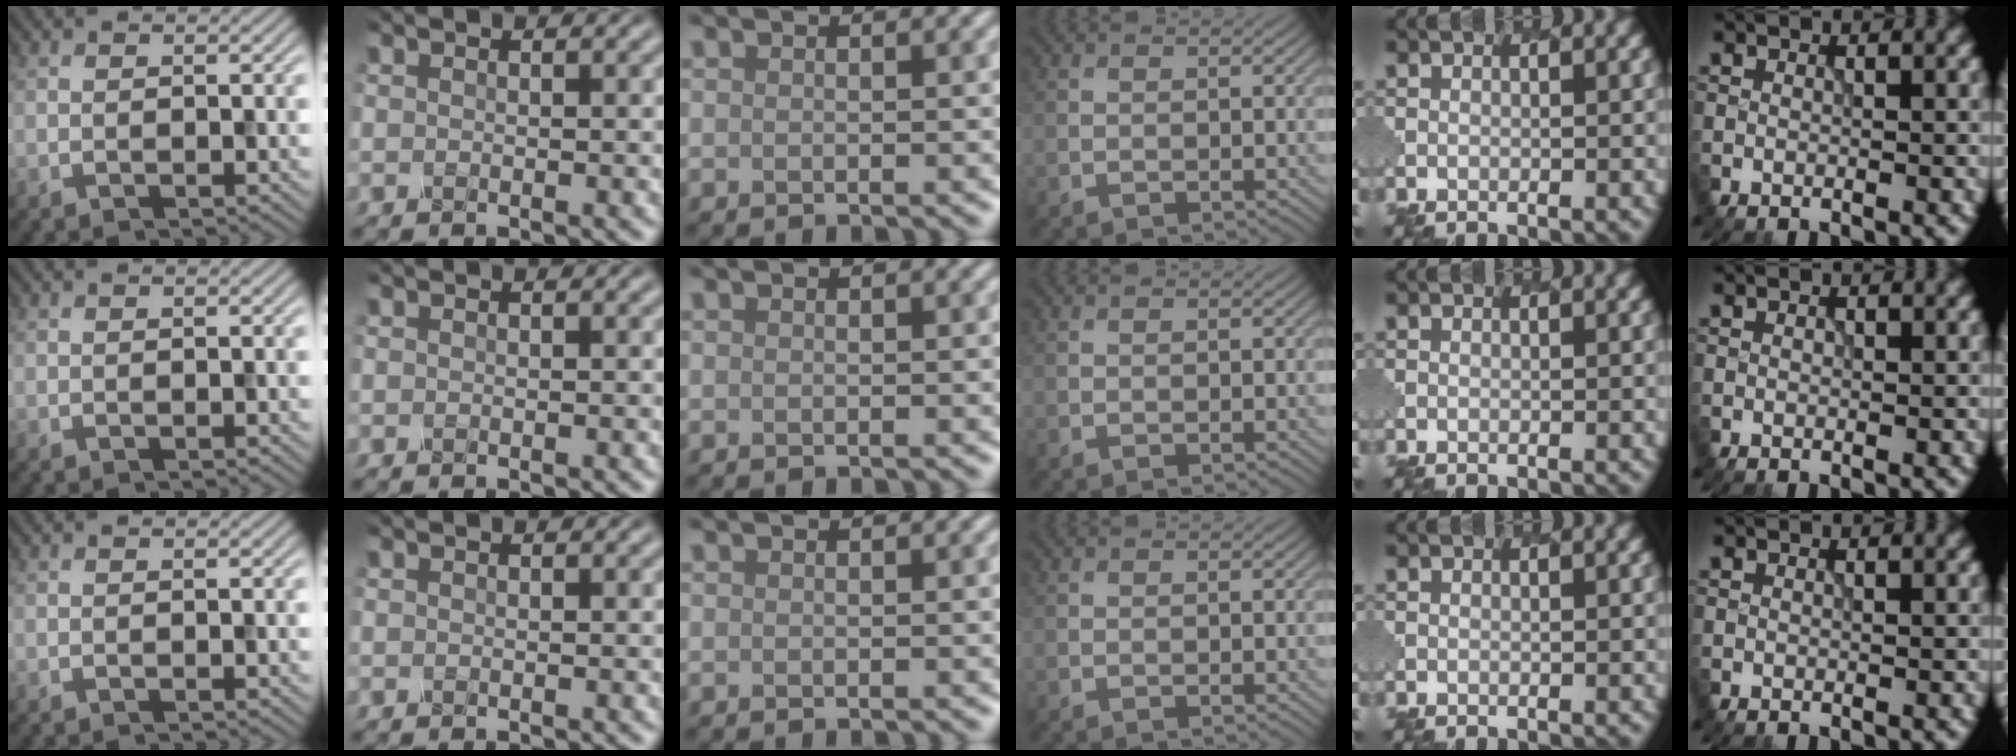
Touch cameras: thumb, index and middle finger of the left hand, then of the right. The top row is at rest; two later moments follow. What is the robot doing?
{"motion": "dispense", "object": "dispenser bottle"}